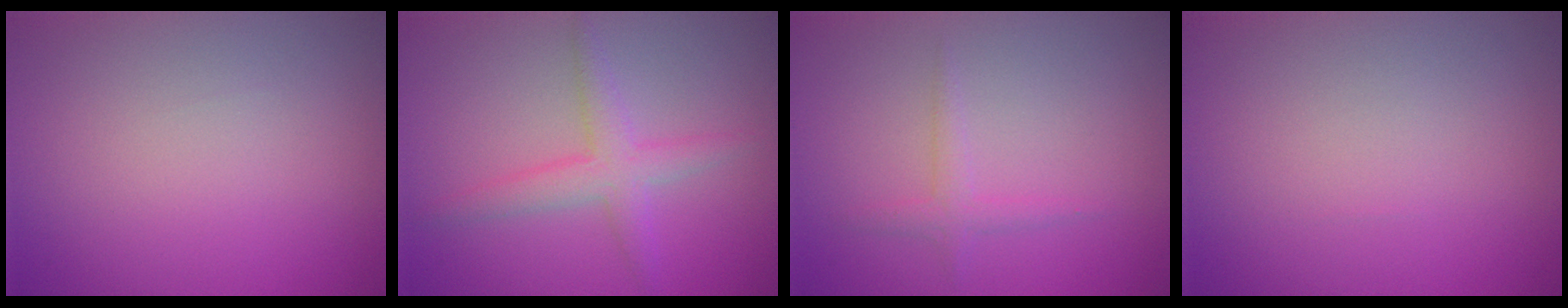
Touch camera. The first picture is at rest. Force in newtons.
{"total": 2.9, "press": 2.9, "slide": 0.0}
{"total": 1.3, "press": 1.3, "slide": 0.0}
{"total": 0.0}